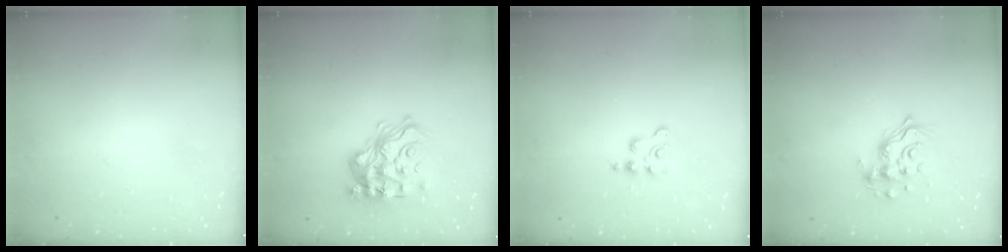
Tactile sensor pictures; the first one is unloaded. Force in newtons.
{"total": 16.8, "press": 16.8, "slide": 1.0}
{"total": 2.7, "press": 2.7, "slide": 0.5}
{"total": 13.4, "press": 13.4, "slide": 1.1}